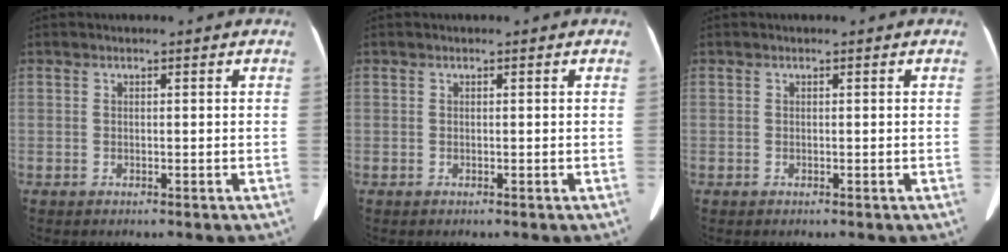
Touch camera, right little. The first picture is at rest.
{"total": 0.0}
{"total": 0.0}